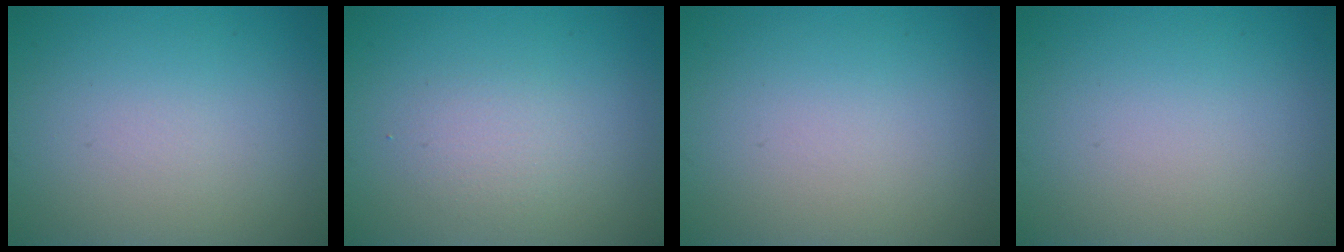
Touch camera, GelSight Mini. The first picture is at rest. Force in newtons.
{"total": 1.6, "press": 1.6, "slide": 0.1}
{"total": 0.0}
{"total": 0.0}